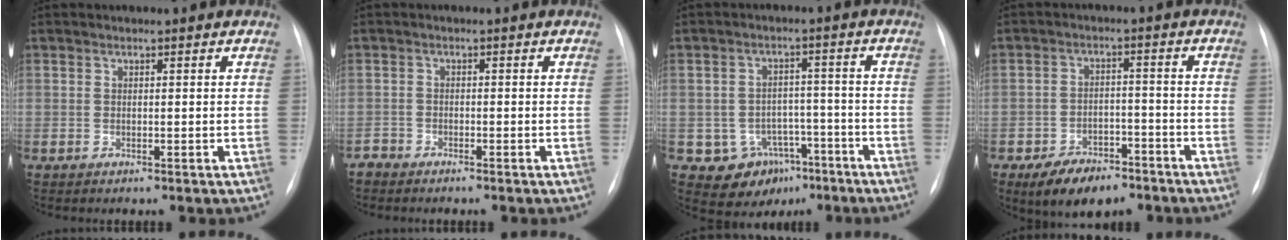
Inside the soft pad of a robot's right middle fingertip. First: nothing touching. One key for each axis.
{"total": 1.6, "fx": -1.6, "fy": 0.3, "fz": -0.2, "tx": 0.004, "ty": -0.002, "tz": -0.031}
{"total": 7.8, "fx": -3.9, "fy": 6.5, "fz": 1.9, "tx": -0.019, "ty": 0.023, "tz": -0.046}
{"total": 9.0, "fx": -6.3, "fy": 4.3, "fz": 4.7, "tx": -0.077, "ty": 0.001, "tz": -0.099}